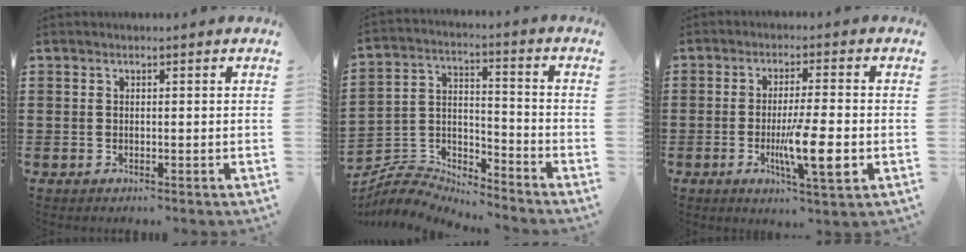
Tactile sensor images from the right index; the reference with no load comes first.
{"total": 6.3, "force": [-6.0, 1.6, 0.7], "torque": [-0.036, 0.002, -0.127]}
{"total": 9.5, "force": [-2.3, 1.6, 9.0], "torque": [-0.165, -0.013, -0.038]}